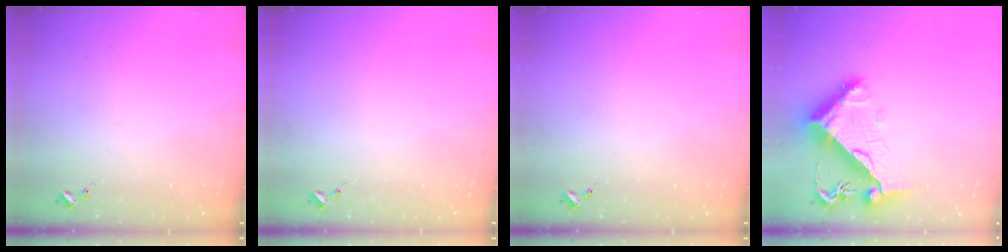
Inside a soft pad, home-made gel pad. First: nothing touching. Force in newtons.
{"total": 0.0}
{"total": 0.0}
{"total": 10.5, "press": 10.4, "slide": 1.3}